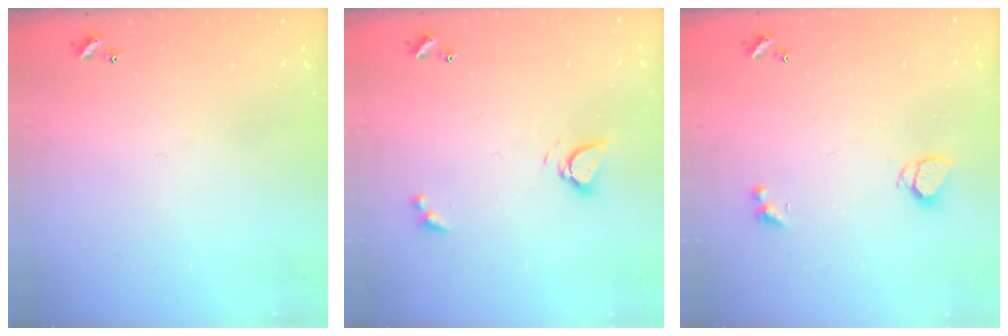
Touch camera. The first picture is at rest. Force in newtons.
{"total": 3.5, "press": 3.4, "slide": 0.4}
{"total": 2.3, "press": 2.2, "slide": 0.7}